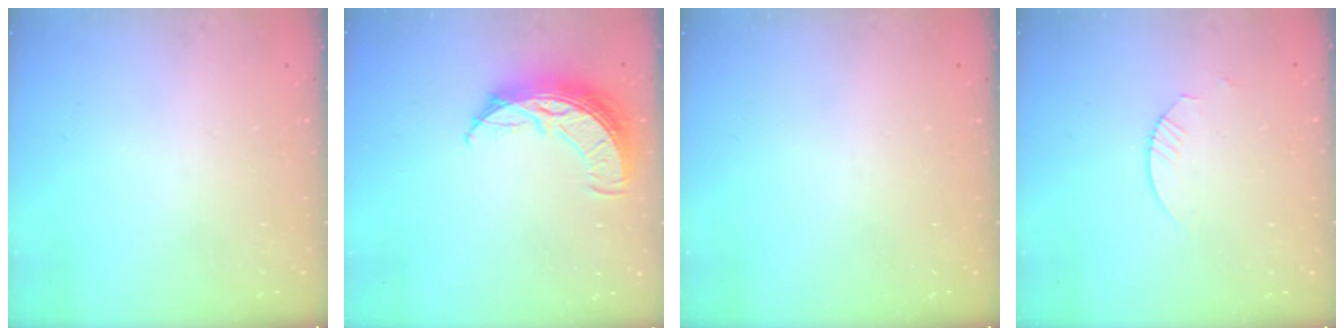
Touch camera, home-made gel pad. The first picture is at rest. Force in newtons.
{"total": 10.9, "press": 10.9, "slide": 0.7}
{"total": 0.0}
{"total": 1.8, "press": 1.8, "slide": 0.2}